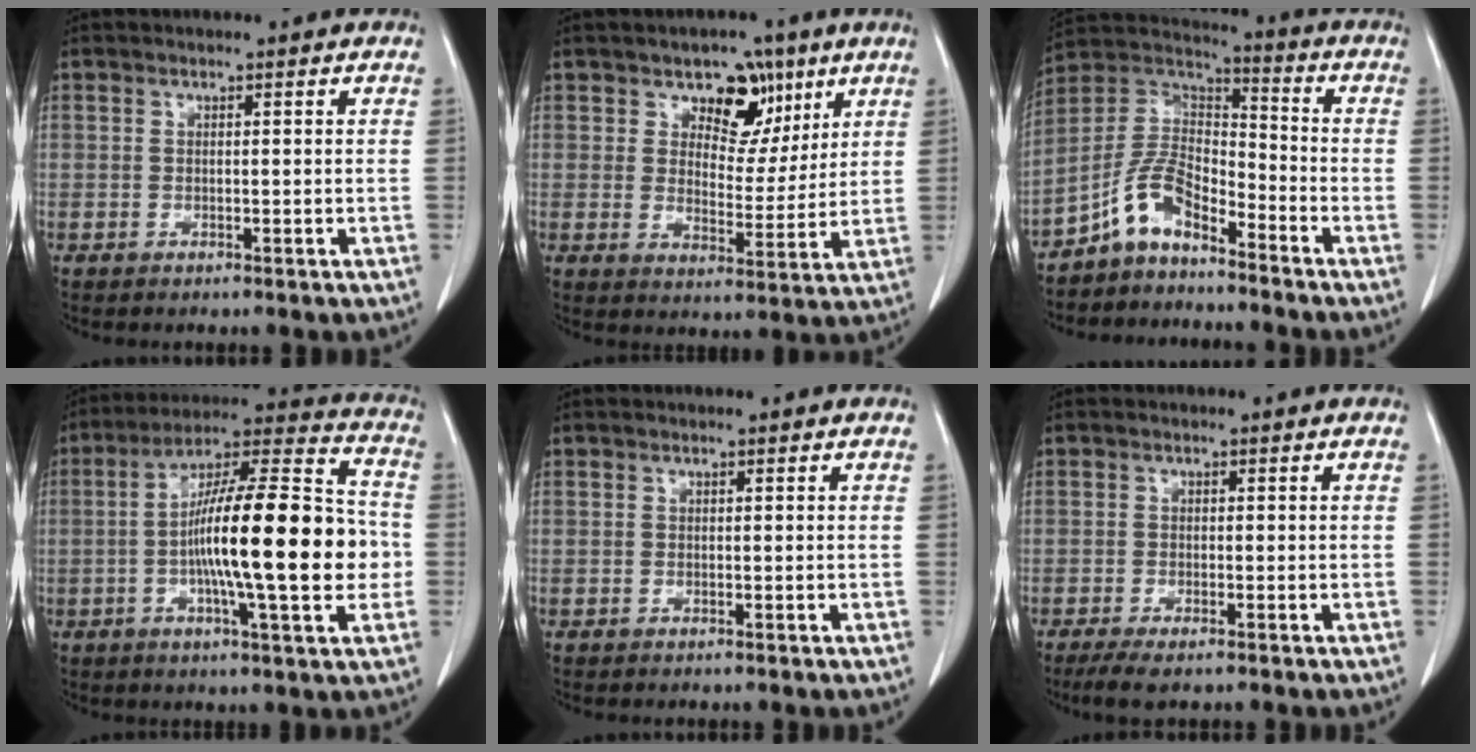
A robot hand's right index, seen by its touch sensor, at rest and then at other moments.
{"total": 7.9, "force": [4.6, 5.3, 3.7], "torque": [-0.042, 0.005, 0.072]}
{"total": 8.7, "force": [-6.1, 3.8, 4.8], "torque": [-0.106, 0.030, -0.124]}
{"total": 21.0, "force": [-2.4, 2.6, 20.7], "torque": [-0.339, 0.014, -0.042]}
{"total": 0.0}
{"total": 3.7, "force": [-2.5, 0.9, 2.5], "torque": [-0.047, -0.008, -0.040]}